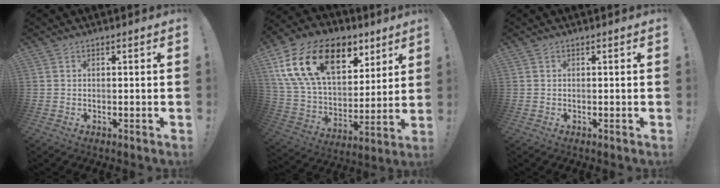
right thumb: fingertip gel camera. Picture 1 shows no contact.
{"total": 23.9, "force": [10.9, 14.8, 15.2], "torque": [-0.276, -0.047, 0.208]}
{"total": 0.0}